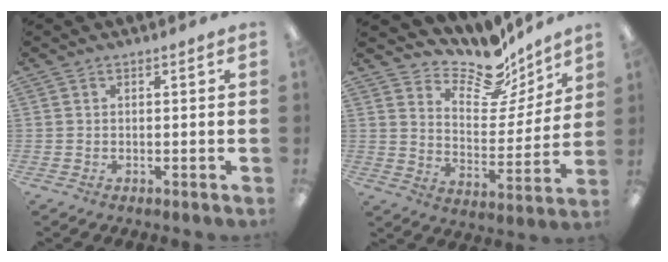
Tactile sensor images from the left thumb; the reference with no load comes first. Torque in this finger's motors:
{"motor_torque": [-0.17, -0.31, -0.57, -0.42, 0.00]}